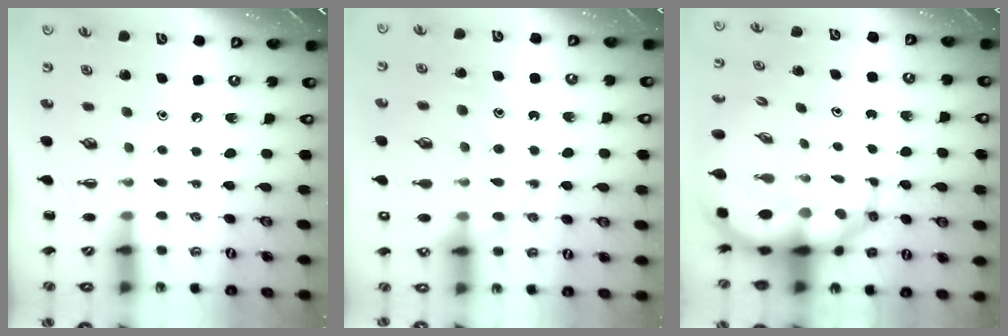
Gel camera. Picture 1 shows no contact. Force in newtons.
{"total": 13.8, "press": 13.8, "slide": 0.9}
{"total": 12.7, "press": 12.2, "slide": 3.7}